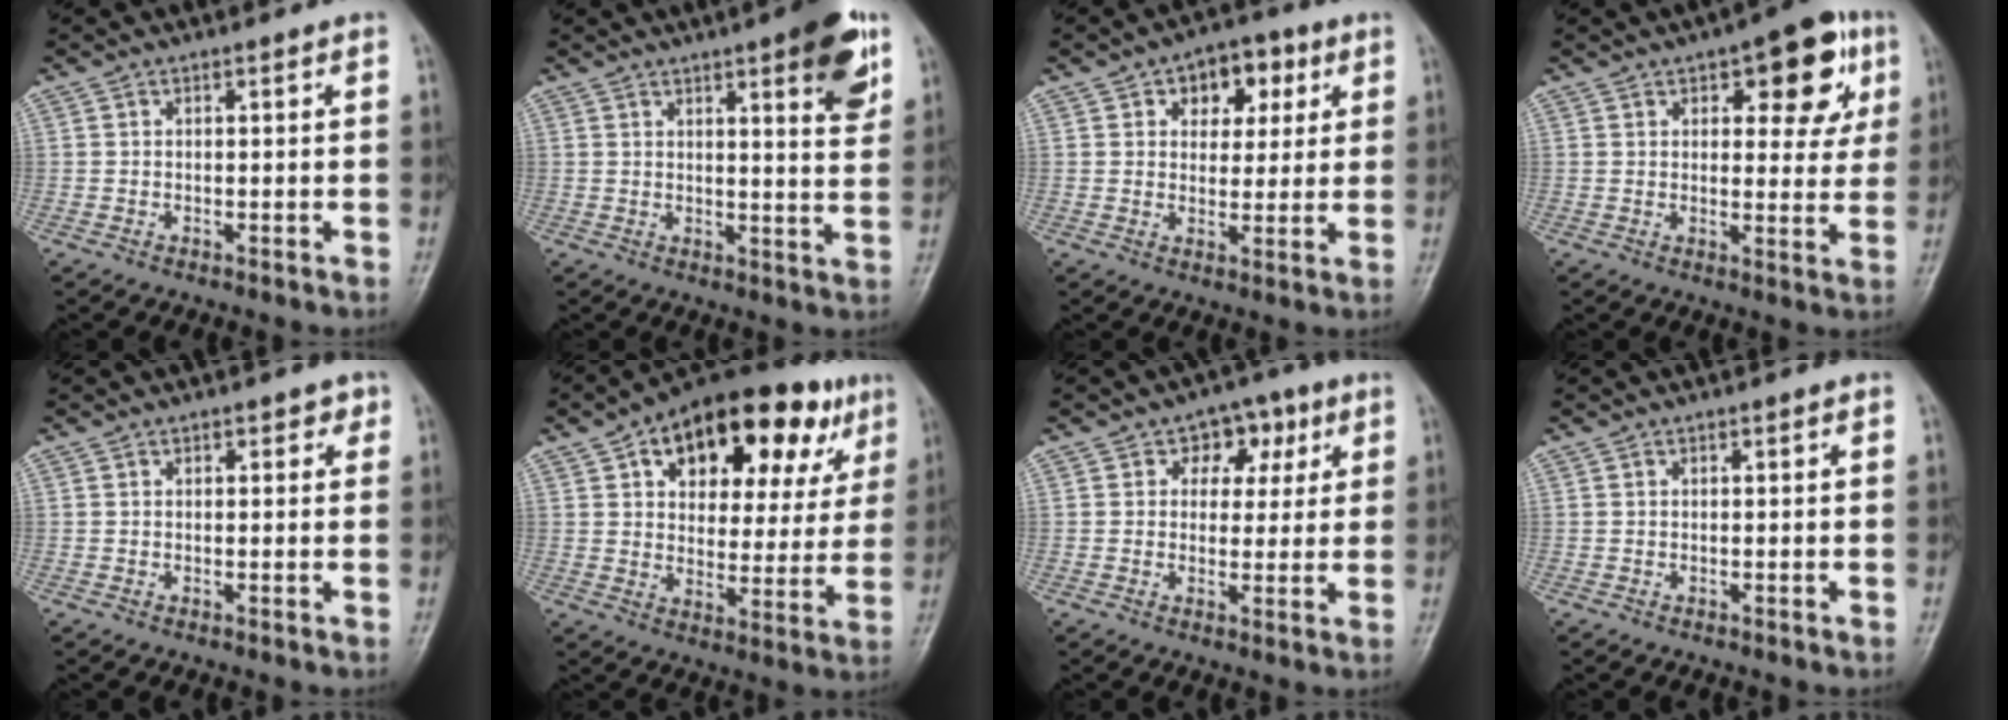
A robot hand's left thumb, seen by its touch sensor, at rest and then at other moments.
{"total": 10.1, "force": [5.4, 2.2, 8.3], "torque": [-0.092, -0.024, 0.065]}
{"total": 9.1, "force": [3.7, 6.3, 5.5], "torque": [-0.028, -0.005, 0.046]}
{"total": 12.0, "force": [5.3, 5.6, 9.2], "torque": [-0.070, -0.009, 0.060]}
{"total": 2.1, "force": [1.0, 1.3, 1.3], "torque": [0.002, 0.000, 0.009]}
{"total": 23.4, "force": [11.3, 12.3, 16.4], "torque": [-0.192, 0.004, 0.163]}
{"total": 7.2, "force": [2.8, 5.4, 3.8], "torque": [-0.004, -0.001, 0.031]}
{"total": 0.0}